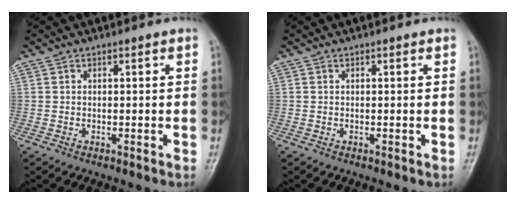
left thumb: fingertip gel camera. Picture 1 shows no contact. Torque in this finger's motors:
{"motor_torque": [0.00, 0.02, 0.03, -0.01, 0.00]}